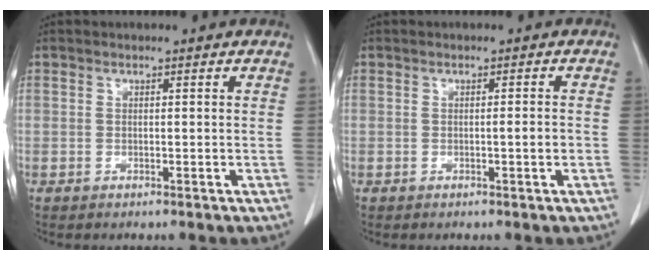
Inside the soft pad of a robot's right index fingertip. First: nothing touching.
{"total": 1.4, "force": [-0.3, 0.0, 1.4], "torque": [-0.018, 0.001, -0.005]}